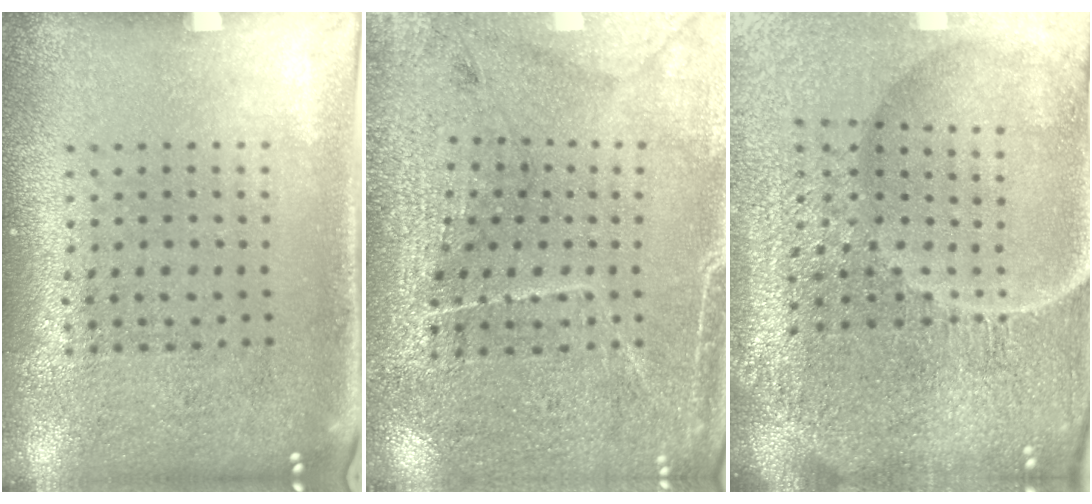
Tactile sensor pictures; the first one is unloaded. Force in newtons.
{"total": 3.0, "press": 2.9, "slide": 0.4}
{"total": 6.3, "press": 5.7, "slide": 2.7}